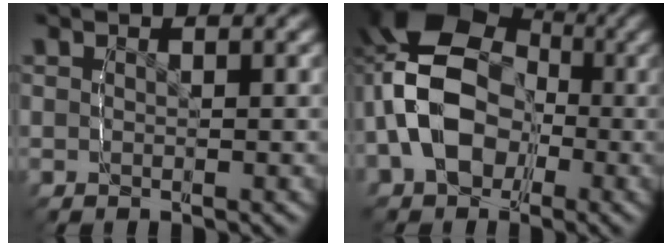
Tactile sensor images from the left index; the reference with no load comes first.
{"total": 11.9, "force": [-1.0, 11.2, 4.1], "torque": [-0.142, -0.038, -0.026]}